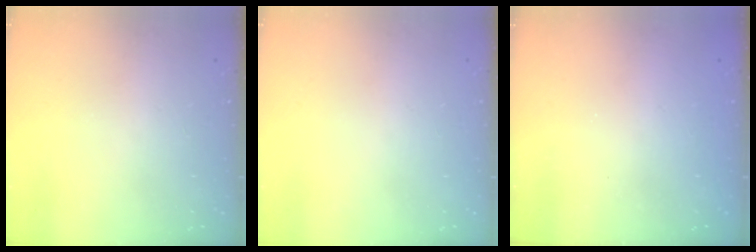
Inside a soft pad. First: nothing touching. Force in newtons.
{"total": 0.0}
{"total": 2.2, "press": 2.1, "slide": 0.8}